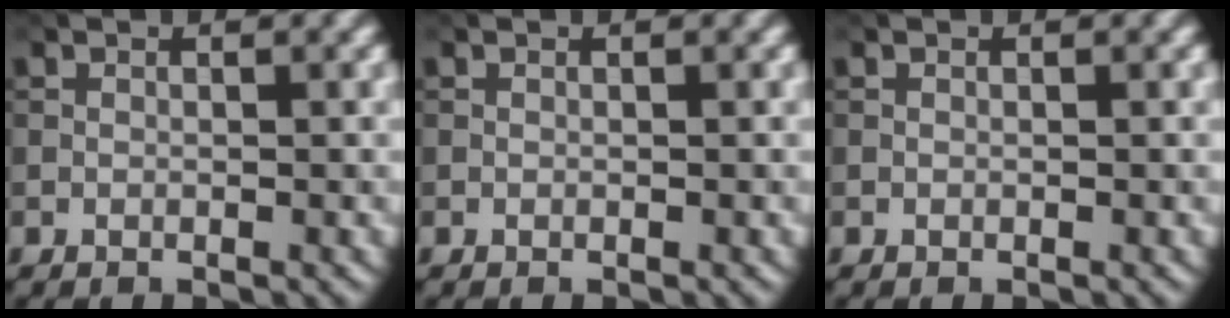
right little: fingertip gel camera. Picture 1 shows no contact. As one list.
[{"total": 0.0}, {"total": 0.0}]